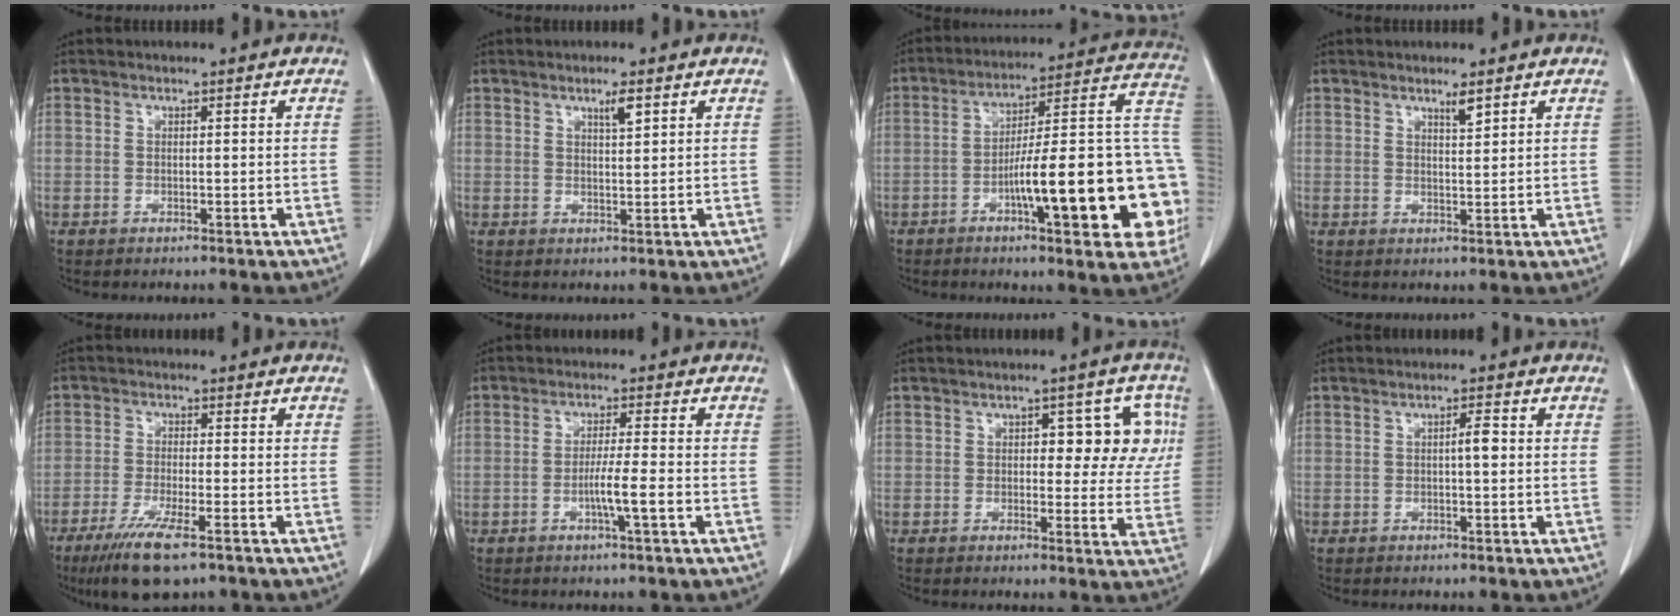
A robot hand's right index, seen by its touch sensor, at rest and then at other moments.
{"total": 2.3, "force": [1.4, 0.2, 1.9], "torque": [-0.035, -0.002, 0.025]}
{"total": 23.4, "force": [-6.1, 3.8, 22.3], "torque": [-0.223, 0.031, -0.078]}
{"total": 1.9, "force": [1.4, 0.1, 1.2], "torque": [-0.024, -0.004, 0.027]}
{"total": 8.6, "force": [-5.5, 1.2, 6.5], "torque": [-0.121, -0.022, -0.090]}
{"total": 4.7, "force": [-1.5, -0.5, 4.4], "torque": [-0.076, -0.006, -0.029]}
{"total": 8.3, "force": [1.8, 4.2, 6.9], "torque": [-0.062, 0.026, 0.020]}
{"total": 2.0, "force": [0.1, 0.3, 2.0], "torque": [-0.034, 0.004, 0.001]}